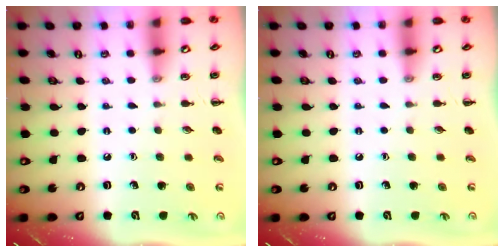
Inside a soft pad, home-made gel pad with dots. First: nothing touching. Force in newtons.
{"total": 0.0}